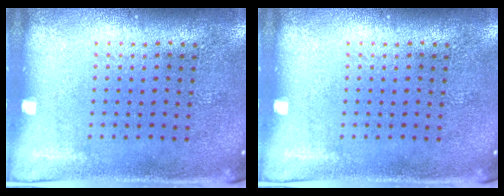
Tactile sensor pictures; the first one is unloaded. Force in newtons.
{"total": 0.0}